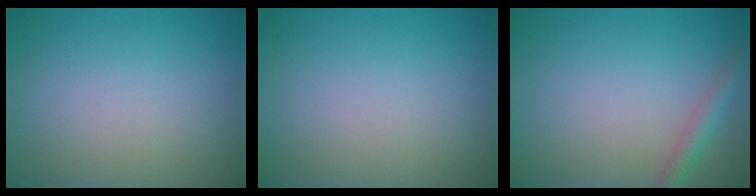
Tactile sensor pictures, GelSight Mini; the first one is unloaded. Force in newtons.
{"total": 0.0}
{"total": 2.2, "press": 2.2, "slide": 0.1}